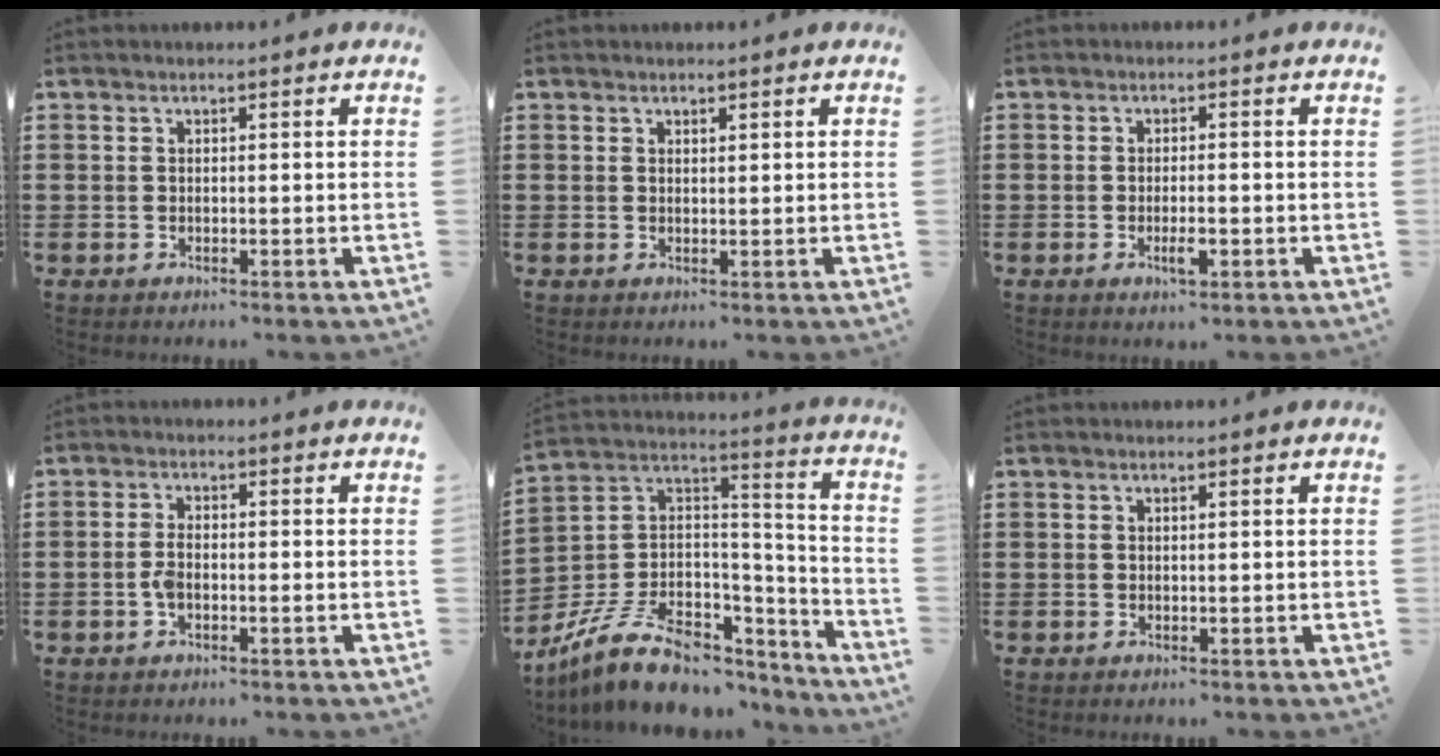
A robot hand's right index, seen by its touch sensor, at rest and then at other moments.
{"total": 0.7, "force": [0.6, 0.3, 0.2], "torque": [-0.004, 0.002, 0.011]}
{"total": 2.8, "force": [-0.9, 0.7, 2.5], "torque": [-0.050, -0.002, -0.019]}
{"total": 2.6, "force": [-0.9, 0.9, 2.3], "torque": [-0.056, -0.005, -0.021]}
{"total": 11.8, "force": [-7.7, 6.2, 6.4], "torque": [-0.135, 0.023, -0.138]}
{"total": 0.0}